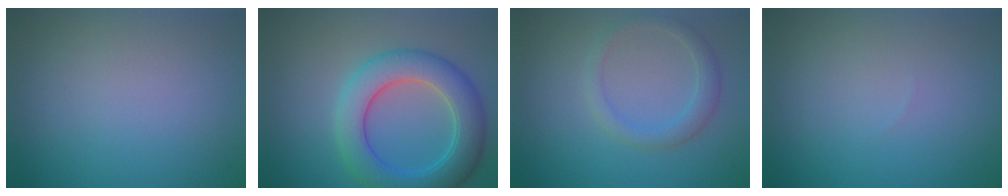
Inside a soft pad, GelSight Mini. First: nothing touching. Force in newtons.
{"total": 6.8, "press": 6.8, "slide": 0.3}
{"total": 2.2, "press": 2.1, "slide": 0.1}
{"total": 0.0}